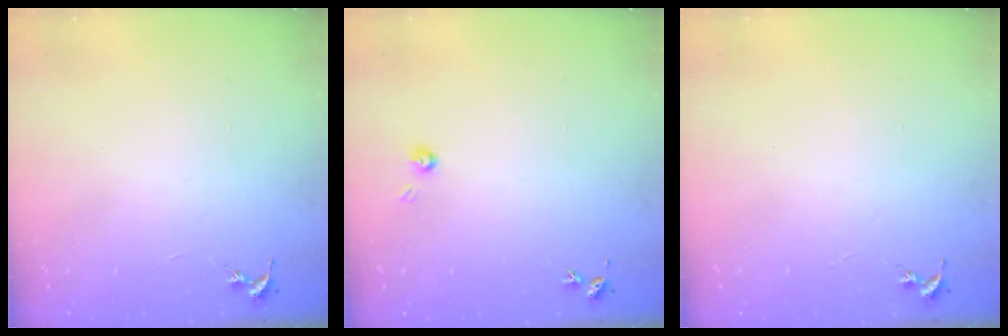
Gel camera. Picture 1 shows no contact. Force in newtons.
{"total": 3.3, "press": 3.3, "slide": 0.2}
{"total": 0.0}